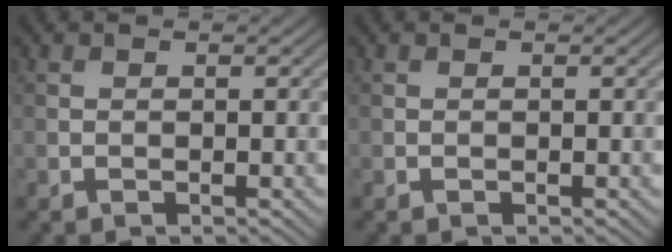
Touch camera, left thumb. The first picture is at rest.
{"total": 0.0}